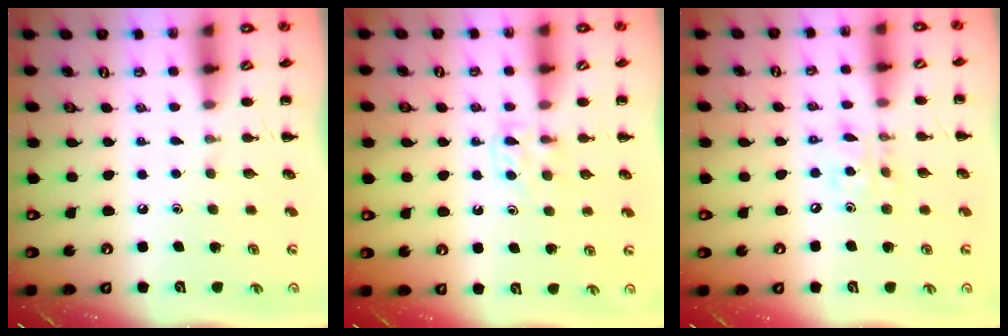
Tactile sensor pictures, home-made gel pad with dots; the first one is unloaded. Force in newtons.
{"total": 3.3, "press": 3.0, "slide": 1.3}
{"total": 8.1, "press": 7.9, "slide": 1.6}